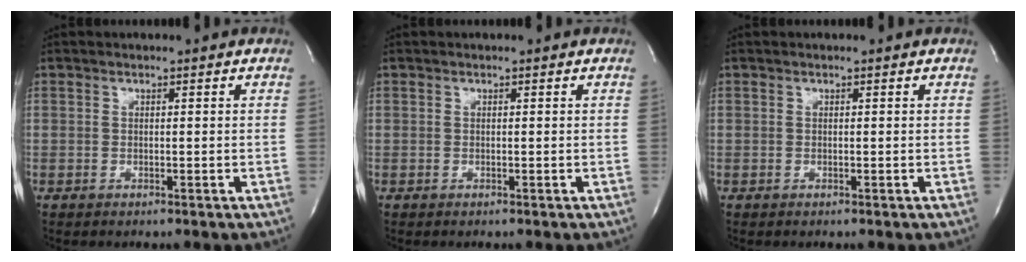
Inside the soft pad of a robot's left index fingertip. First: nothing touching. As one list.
[{"total": 0.0}, {"total": 0.0}]